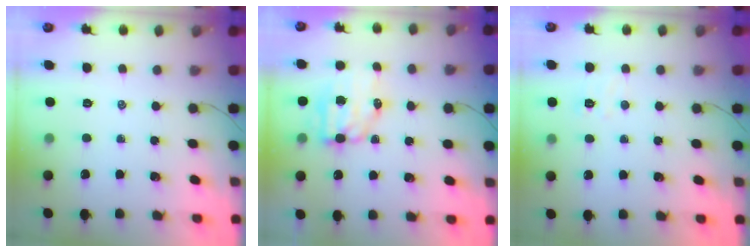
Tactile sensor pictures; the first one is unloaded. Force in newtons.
{"total": 8.5, "press": 8.3, "slide": 1.7}
{"total": 4.6, "press": 4.5, "slide": 1.1}